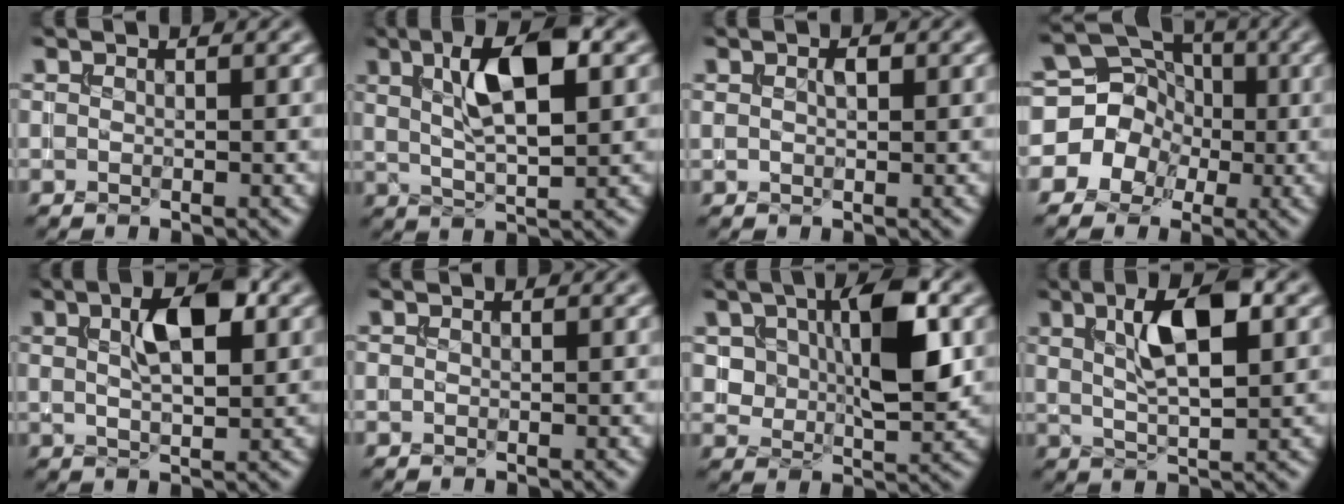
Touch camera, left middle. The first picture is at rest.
{"total": 7.2, "force": [2.4, 2.4, 6.3], "torque": [-0.110, 0.006, 0.040]}
{"total": 1.1, "force": [0.4, 0.6, 0.9], "torque": [-0.017, 0.002, 0.007]}
{"total": 9.1, "force": [-0.9, 8.4, 3.2], "torque": [-0.055, 0.037, -0.059]}
{"total": 5.3, "force": [1.9, 2.1, 4.5], "torque": [-0.078, 0.009, 0.031]}
{"total": 0.0}
{"total": 8.0, "force": [2.0, 4.1, 6.6], "torque": [-0.112, 0.005, 0.034]}
{"total": 6.5, "force": [2.3, 2.2, 5.7], "torque": [-0.100, 0.005, 0.037]}